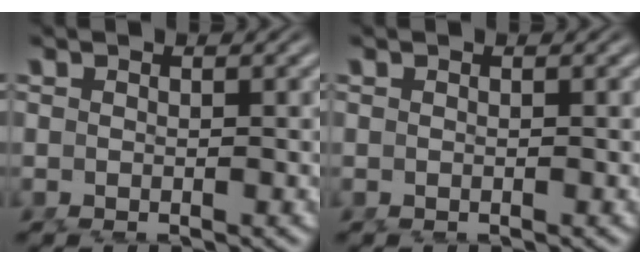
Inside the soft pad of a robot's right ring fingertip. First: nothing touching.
{"total": 0.0}